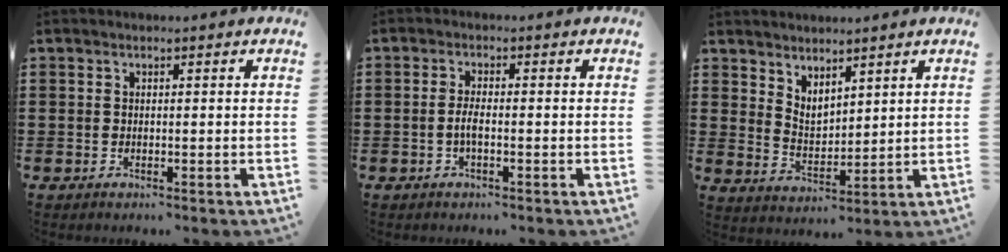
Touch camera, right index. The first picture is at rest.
{"total": 2.4, "force": [-0.7, 0.6, 2.3], "torque": [-0.051, -0.003, -0.015]}
{"total": 3.7, "force": [3.3, 1.5, 0.5], "torque": [-0.022, -0.007, 0.063]}